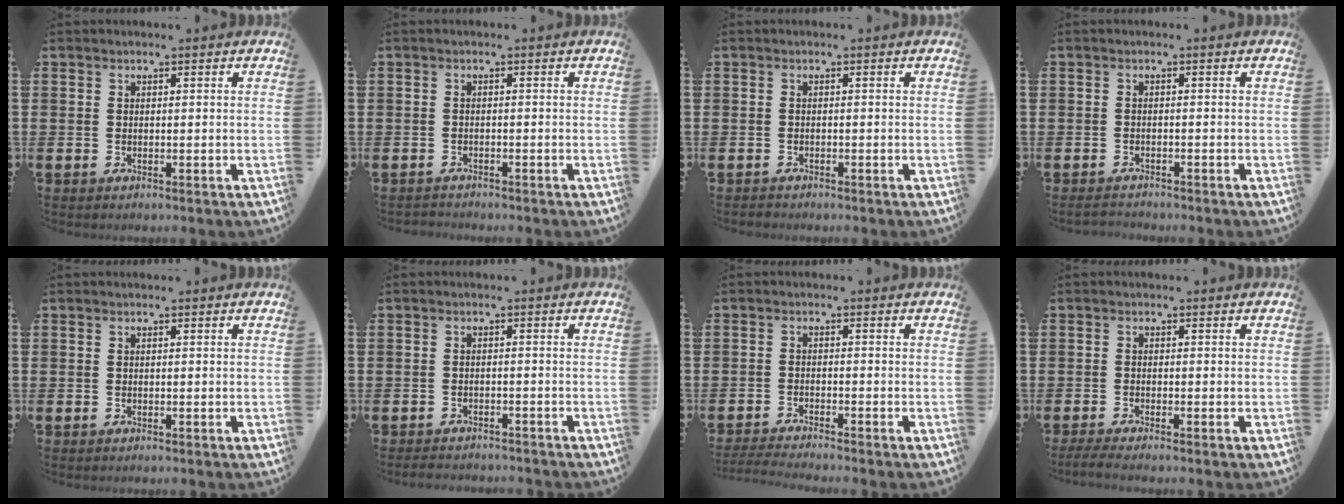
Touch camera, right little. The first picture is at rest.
{"total": 0.7, "force": [-0.7, 0.1, -0.1], "torque": [-0.001, -0.001, -0.014]}
{"total": 0.5, "force": [-0.5, 0.1, -0.1], "torque": [0.000, -0.001, -0.011]}
{"total": 1.0, "force": [-1.0, 0.2, 0.2], "torque": [-0.007, 0.002, -0.021]}
{"total": 0.0}
{"total": 1.6, "force": [-1.6, 0.1, 0.0], "torque": [-0.006, 0.001, -0.033]}
{"total": 1.3, "force": [-1.2, -0.3, 0.6], "torque": [-0.006, 0.004, -0.023]}
{"total": 1.1, "force": [-0.4, 0.0, 1.0], "torque": [-0.014, 0.001, -0.007]}